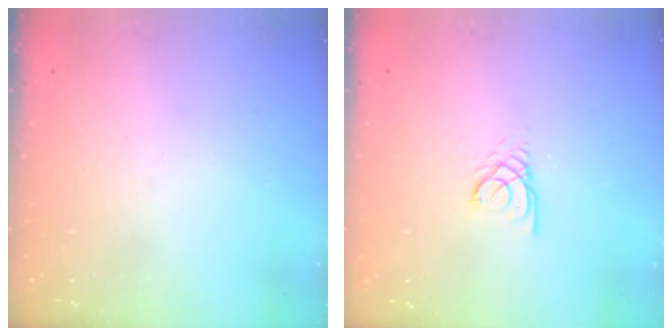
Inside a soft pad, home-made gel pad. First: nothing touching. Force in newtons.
{"total": 2.4, "press": 2.4, "slide": 0.3}